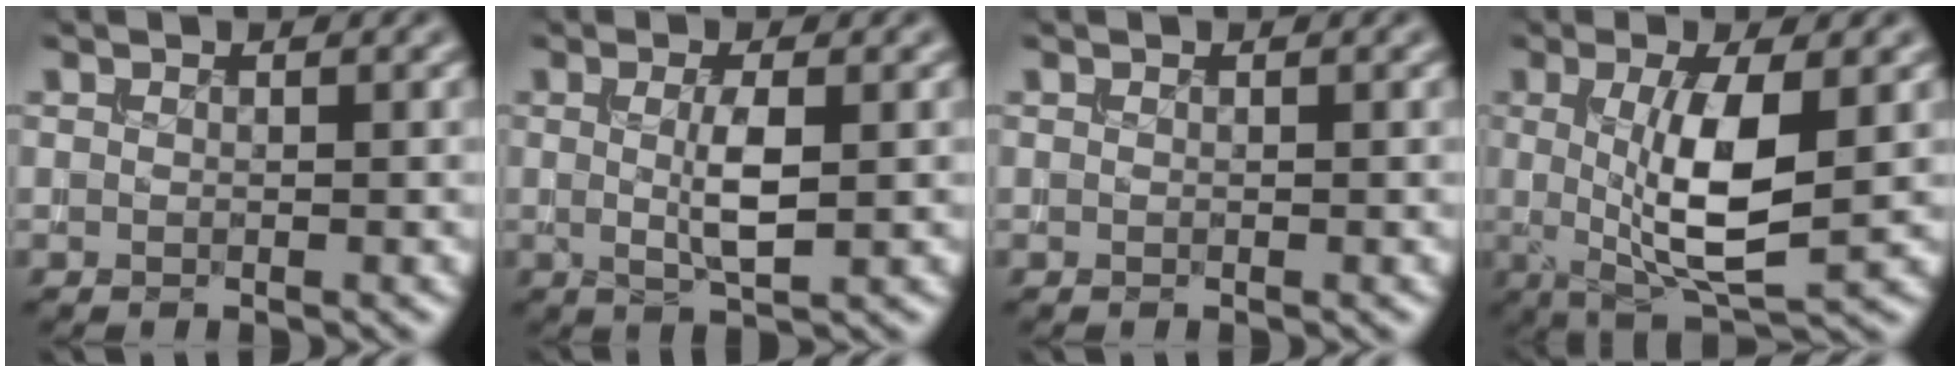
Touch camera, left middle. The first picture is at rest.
{"total": 2.9, "force": [0.0, 0.4, 2.9], "torque": [-0.058, -0.002, 0.002]}
{"total": 0.0}
{"total": 7.2, "force": [0.2, 1.9, 7.0], "torque": [-0.126, -0.010, 0.007]}